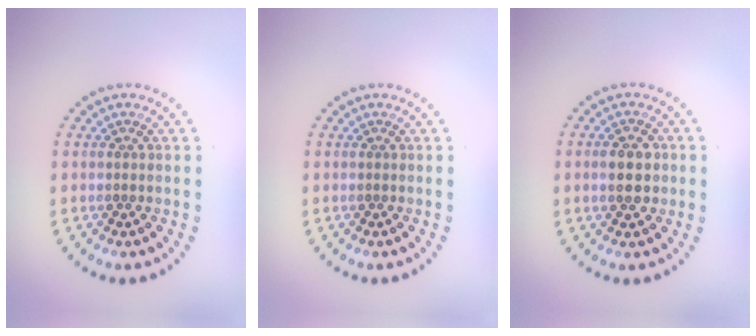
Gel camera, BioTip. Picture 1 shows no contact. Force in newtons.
{"total": 0.0}
{"total": 2.9, "press": 2.9, "slide": 0.2}